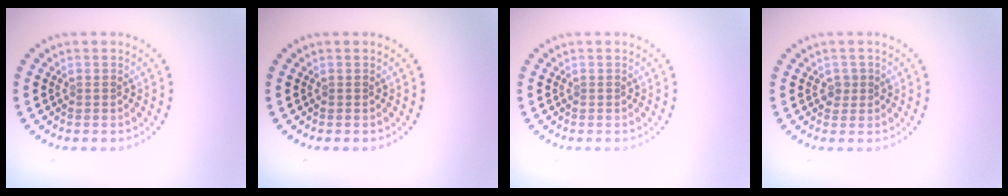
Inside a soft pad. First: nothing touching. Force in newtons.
{"total": 0.0}
{"total": 0.0}
{"total": 0.9, "press": 0.8, "slide": 0.4}